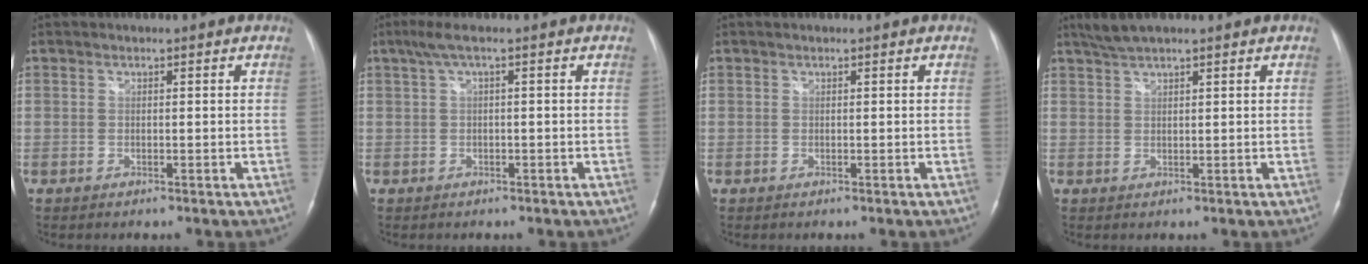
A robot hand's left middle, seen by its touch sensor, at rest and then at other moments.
{"total": 2.6, "force": [0.9, 0.0, 2.4], "torque": [-0.056, 0.027, 0.022]}
{"total": 0.0}
{"total": 3.7, "force": [3.1, 0.3, 2.0], "torque": [-0.048, 0.013, 0.062]}